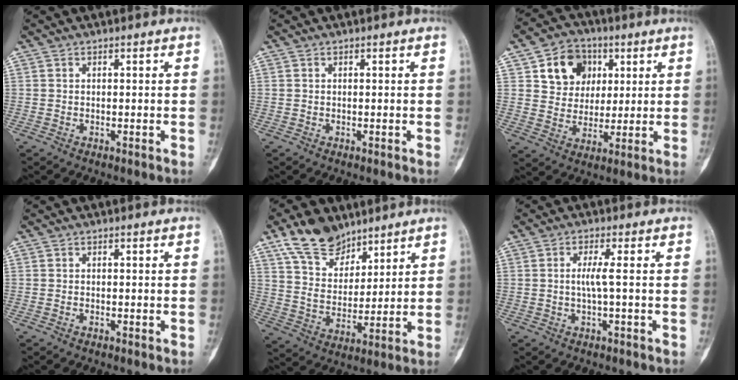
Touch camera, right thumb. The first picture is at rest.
{"total": 0.0}
{"total": 11.6, "force": [4.4, 9.4, 5.2], "torque": [-0.038, -0.010, 0.076]}
{"total": 0.0}
{"total": 12.8, "force": [9.3, 6.9, 5.6], "torque": [-0.070, -0.048, 0.175]}
{"total": 2.9, "force": [0.0, -0.1, 2.9], "torque": [-0.068, 0.004, -0.001]}